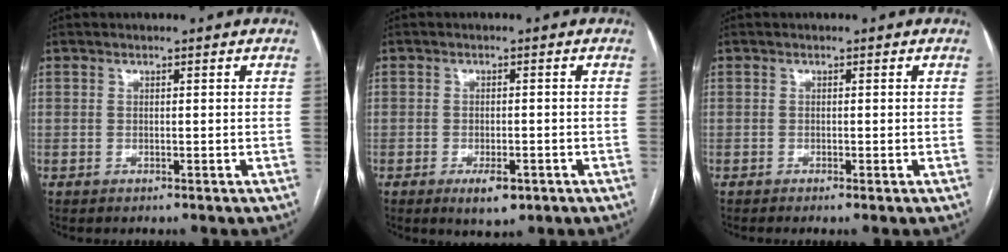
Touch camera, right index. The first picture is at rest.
{"total": 4.1, "force": [-2.2, 1.7, 3.0], "torque": [-0.047, -0.002, -0.025]}
{"total": 0.7, "force": [-0.4, -0.1, 0.5], "torque": [-0.011, -0.001, -0.007]}